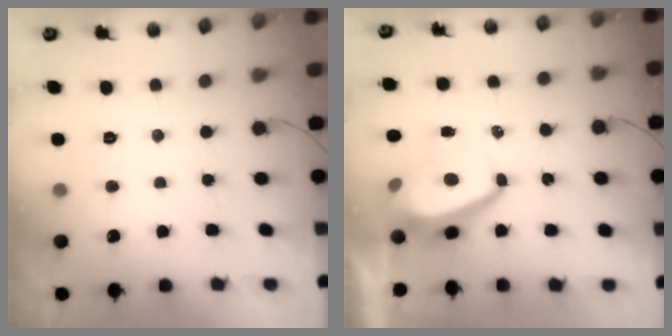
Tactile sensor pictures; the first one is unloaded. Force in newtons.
{"total": 5.5, "press": 5.5, "slide": 0.4}